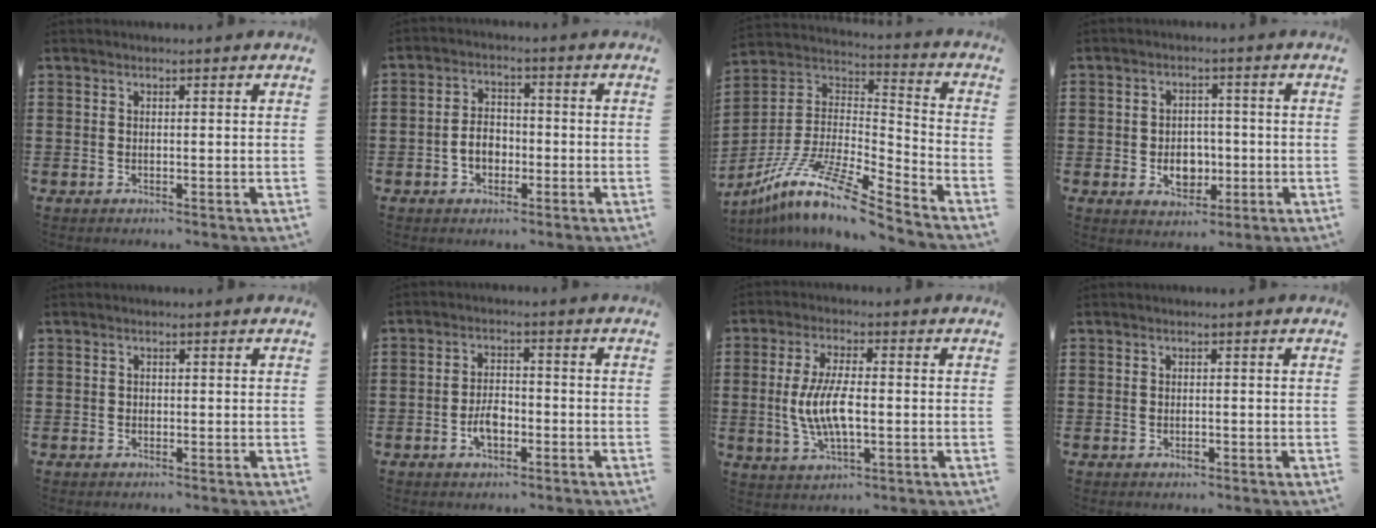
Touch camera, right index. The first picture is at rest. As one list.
[{"total": 4.2, "force": [-1.3, 2.9, 2.8], "torque": [-0.063, 0.003, -0.027]}, {"total": 12.6, "force": [-9.5, 1.2, 8.1], "torque": [-0.172, 0.001, -0.190]}, {"total": 5.0, "force": [-1.1, 3.7, 3.2], "torque": [-0.049, -0.001, -0.023]}, {"total": 0.0}, {"total": 4.2, "force": [-1.8, 2.1, 3.2], "torque": [-0.070, 0.001, -0.037]}, {"total": 7.6, "force": [-0.7, 2.7, 7.1], "torque": [-0.161, -0.007, -0.022]}, {"total": 1.0, "force": [-0.4, 0.3, 0.8], "torque": [-0.017, -0.005, -0.007]}]